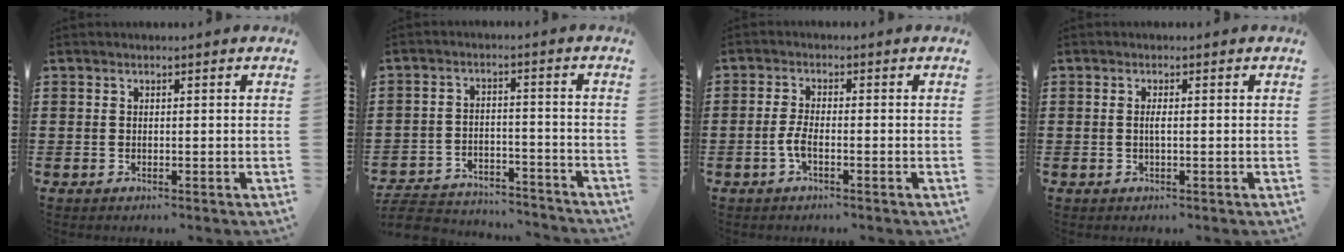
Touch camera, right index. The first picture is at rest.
{"total": 6.0, "force": [-5.8, 1.0, 1.1], "torque": [-0.036, 0.003, -0.118]}
{"total": 2.8, "force": [-1.1, 0.7, 2.5], "torque": [-0.067, -0.006, -0.027]}
{"total": 1.1, "force": [-0.2, 0.1, 1.1], "torque": [-0.030, -0.004, -0.005]}